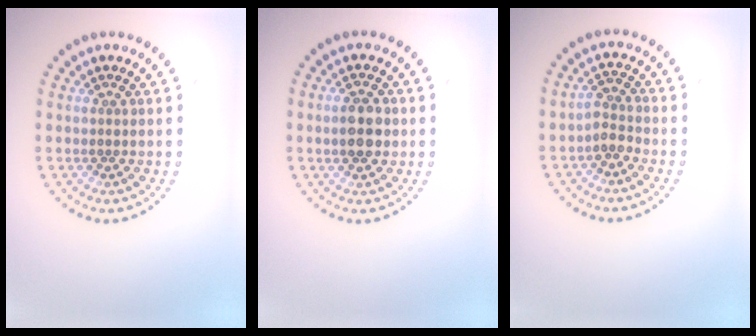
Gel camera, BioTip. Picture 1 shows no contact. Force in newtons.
{"total": 3.3, "press": 3.2, "slide": 0.2}
{"total": 1.9, "press": 1.6, "slide": 1.0}